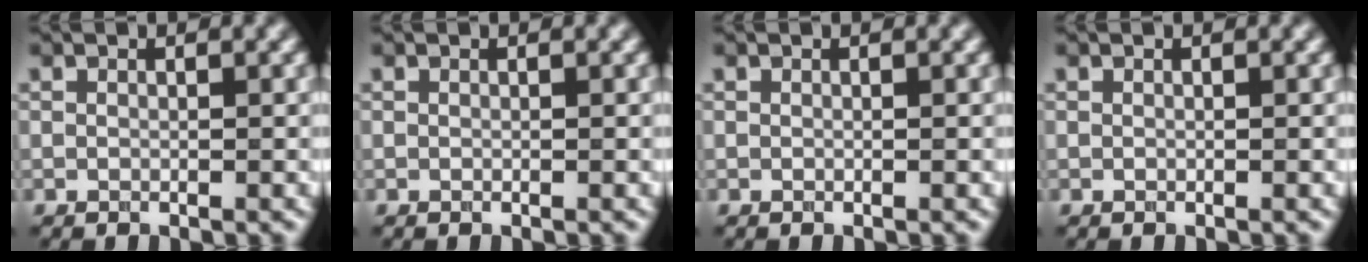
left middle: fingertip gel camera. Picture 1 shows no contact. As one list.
[{"total": 0.0}, {"total": 0.0}, {"total": 0.0}]